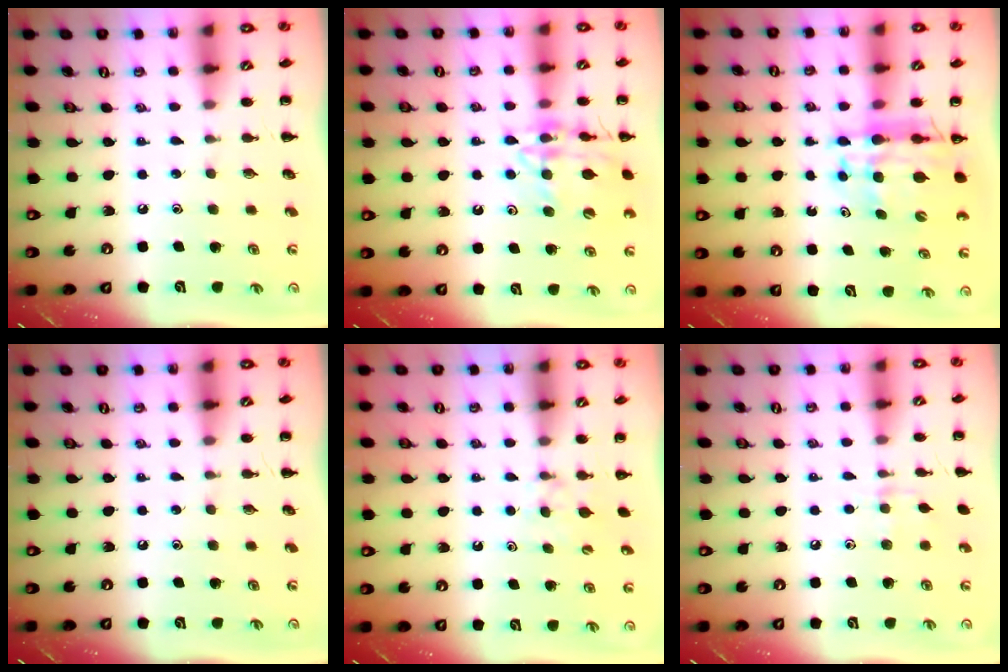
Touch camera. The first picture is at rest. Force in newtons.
{"total": 14.7, "press": 14.6, "slide": 1.9}
{"total": 12.4, "press": 11.8, "slide": 3.7}
{"total": 0.0}
{"total": 4.5, "press": 4.3, "slide": 1.4}
{"total": 5.8, "press": 5.5, "slide": 1.9}